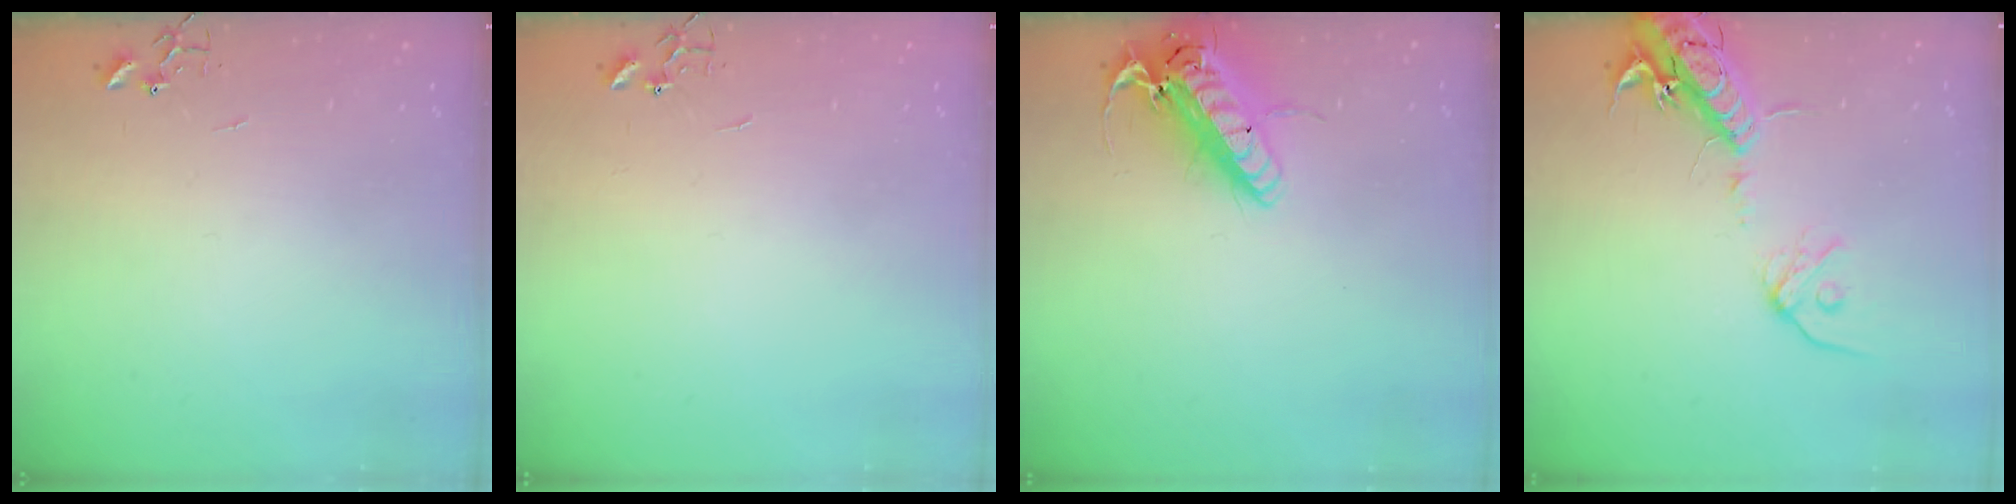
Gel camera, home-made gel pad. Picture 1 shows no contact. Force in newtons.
{"total": 0.0}
{"total": 18.3, "press": 18.0, "slide": 3.3}
{"total": 17.2, "press": 16.9, "slide": 3.1}